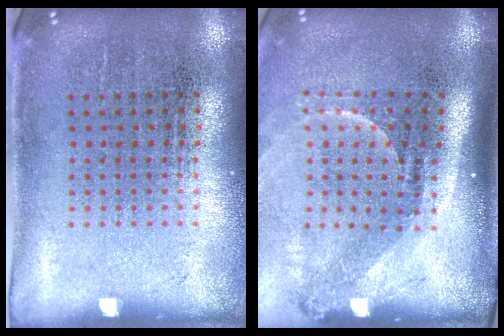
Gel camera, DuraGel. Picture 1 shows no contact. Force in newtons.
{"total": 2.3, "press": 1.5, "slide": 1.7}